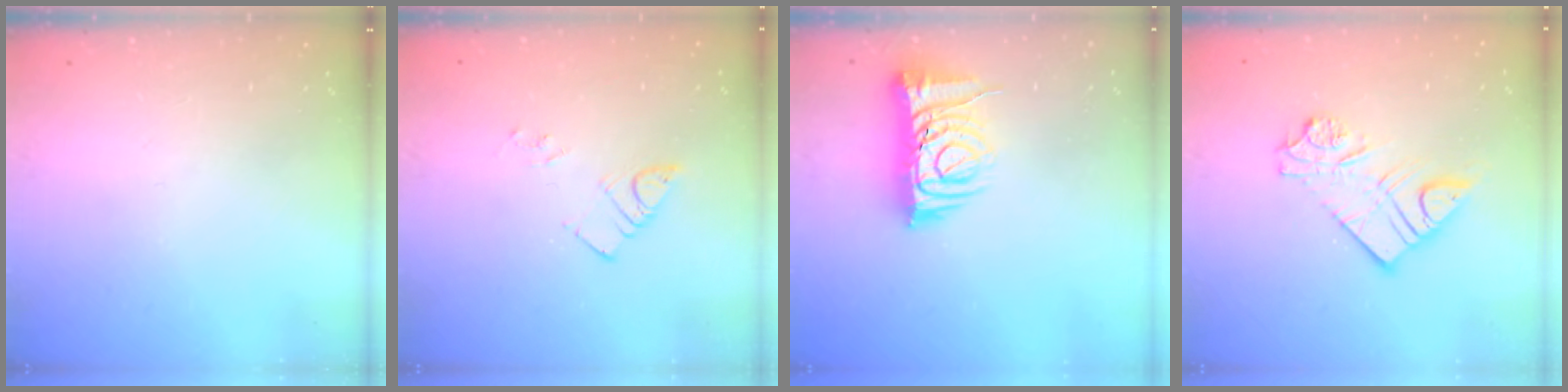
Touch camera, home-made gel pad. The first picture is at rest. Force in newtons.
{"total": 4.0, "press": 3.9, "slide": 0.5}
{"total": 10.1, "press": 10.0, "slide": 1.4}
{"total": 13.3, "press": 13.3, "slide": 1.4}